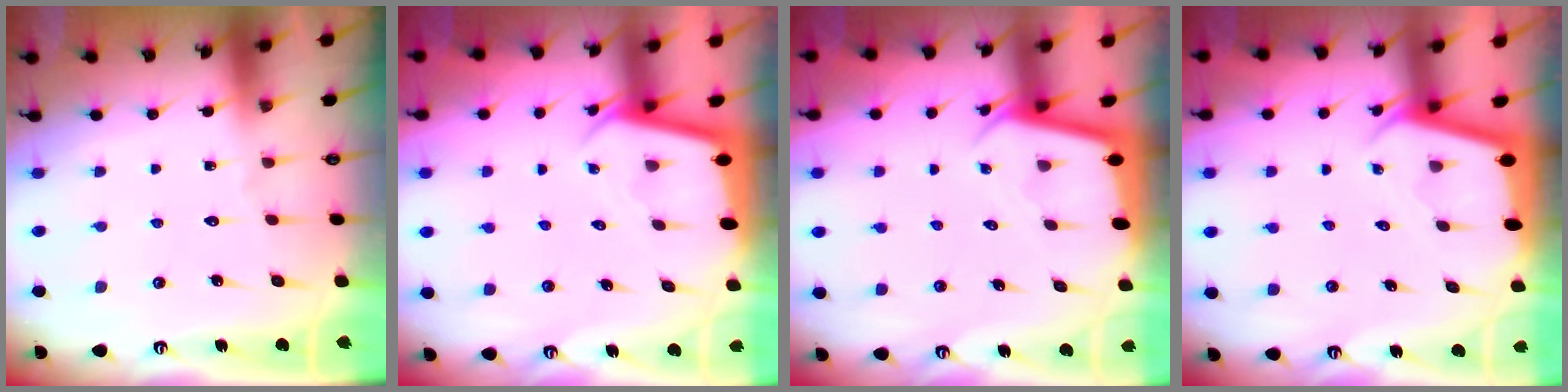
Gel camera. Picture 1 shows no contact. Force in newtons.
{"total": 2.5, "press": 2.5, "slide": 0.1}
{"total": 2.5, "press": 2.5, "slide": 0.1}
{"total": 2.3, "press": 2.3, "slide": 0.4}